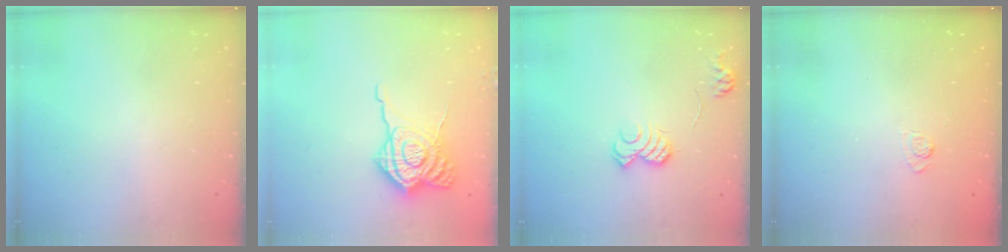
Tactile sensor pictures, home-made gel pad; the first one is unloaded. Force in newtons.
{"total": 12.9, "press": 12.8, "slide": 1.3}
{"total": 9.8, "press": 9.7, "slide": 0.7}
{"total": 2.2, "press": 1.8, "slide": 1.3}